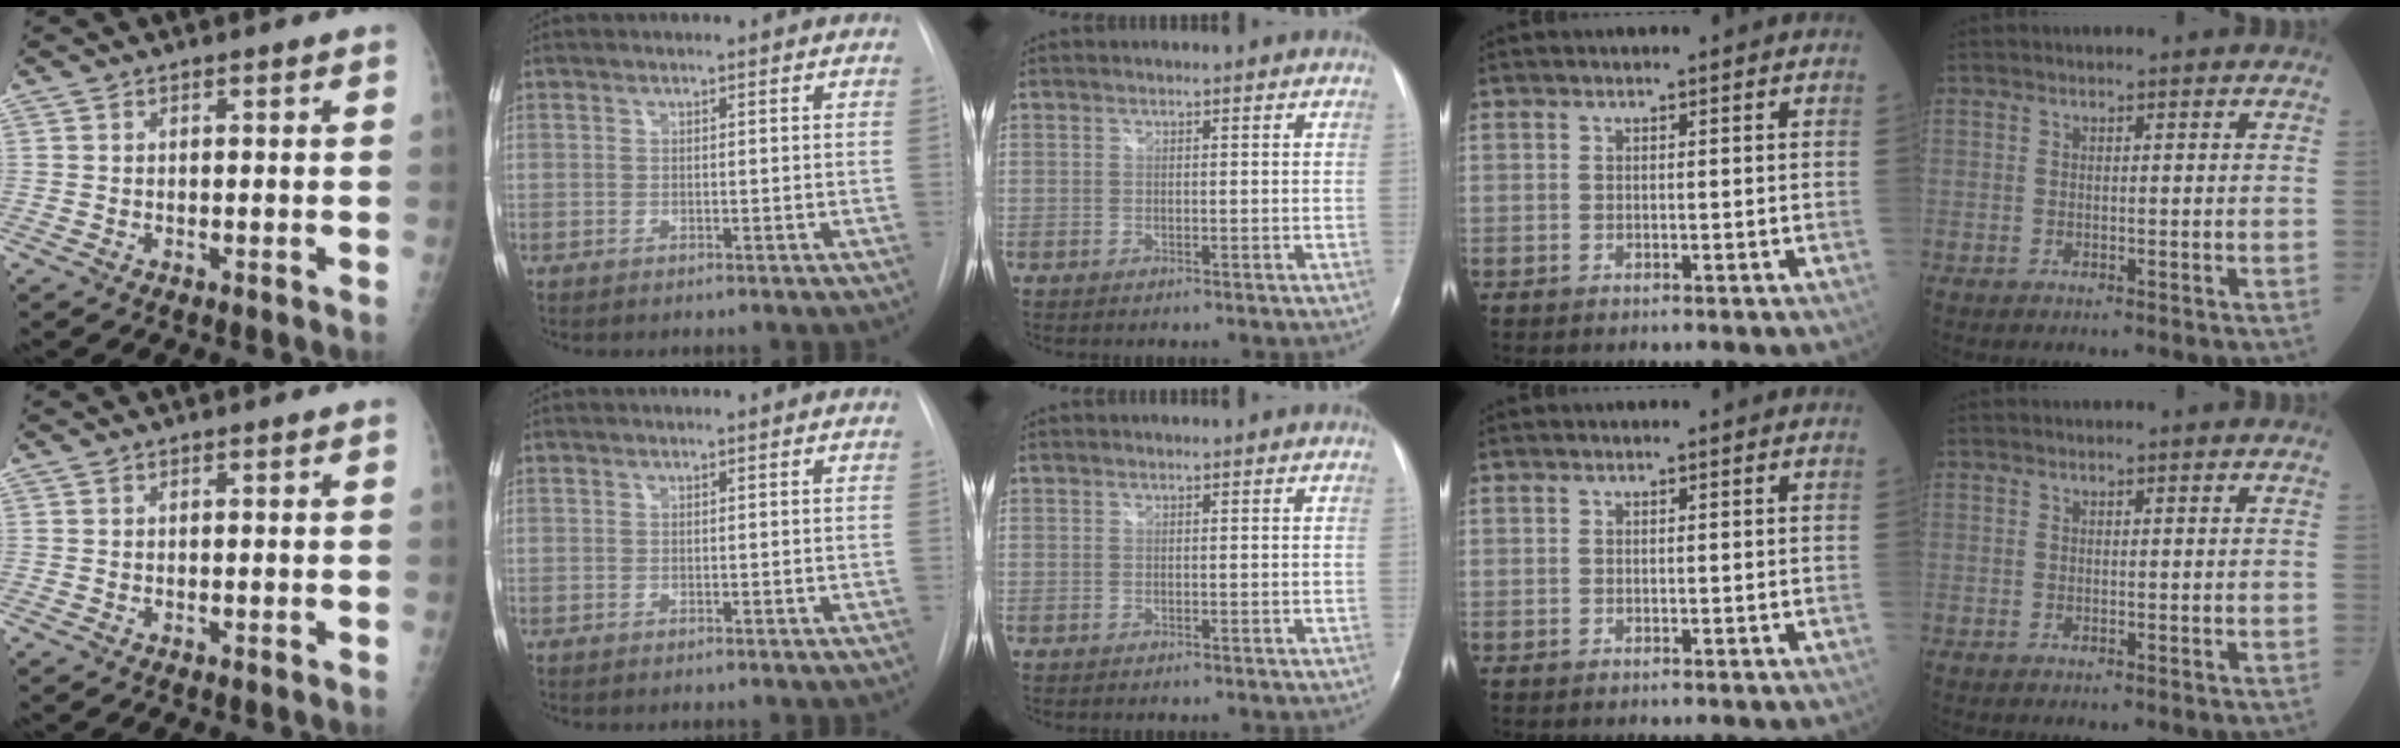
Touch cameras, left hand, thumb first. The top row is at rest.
{}